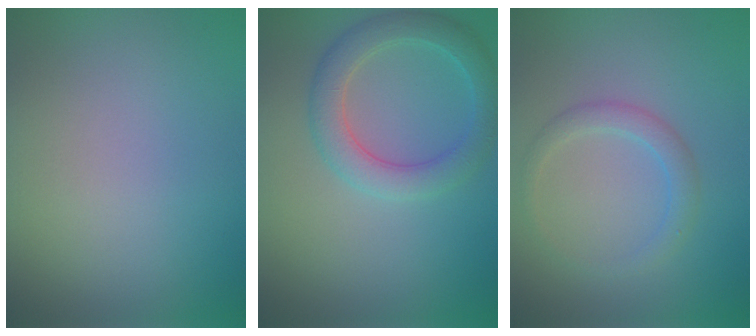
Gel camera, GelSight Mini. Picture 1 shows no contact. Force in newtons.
{"total": 3.9, "press": 3.9, "slide": 0.1}
{"total": 2.0, "press": 2.0, "slide": 0.0}